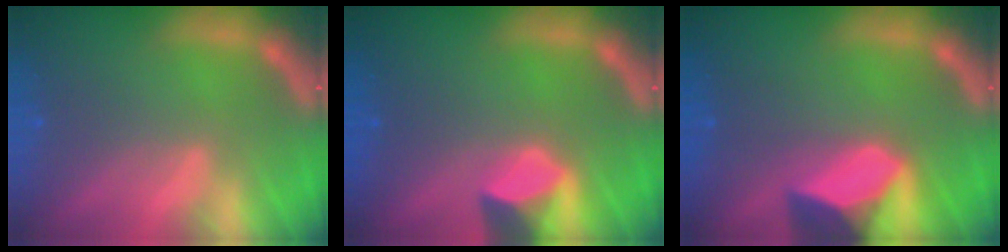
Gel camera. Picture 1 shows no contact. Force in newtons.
{"total": 3.4}
{"total": 7.5}